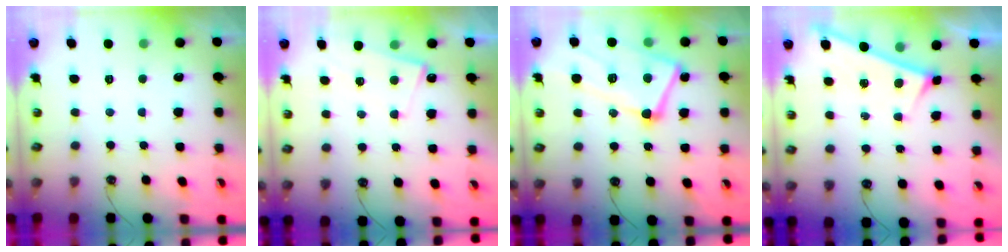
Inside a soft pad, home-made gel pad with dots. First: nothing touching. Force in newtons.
{"total": 4.3, "press": 4.3, "slide": 0.3}
{"total": 8.2, "press": 8.1, "slide": 1.3}
{"total": 3.4, "press": 3.4, "slide": 0.3}